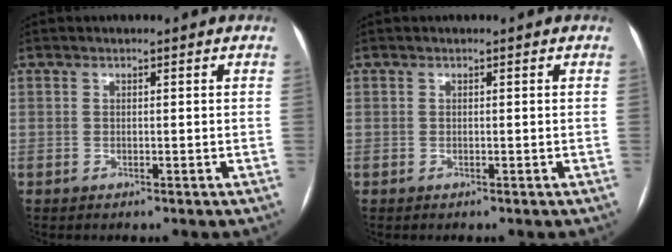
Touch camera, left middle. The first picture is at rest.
{"total": 0.0}